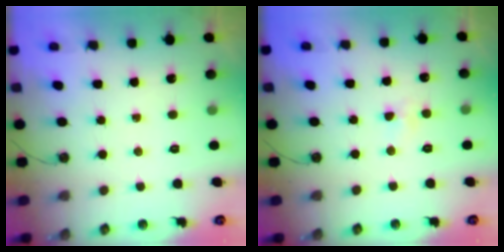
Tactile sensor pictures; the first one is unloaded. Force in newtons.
{"total": 4.1, "press": 4.1, "slide": 0.4}